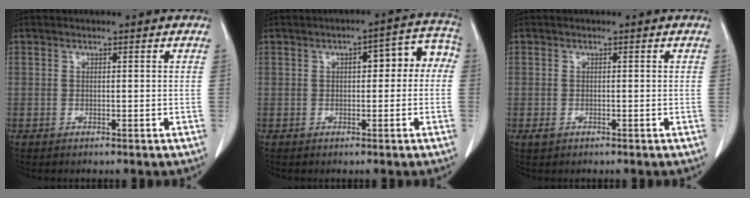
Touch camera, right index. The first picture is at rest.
{"total": 7.0, "force": [0.8, 2.8, 6.3], "torque": [-0.070, 0.046, 0.006]}
{"total": 1.2, "force": [-0.5, 1.0, 0.4], "torque": [-0.009, 0.002, -0.003]}